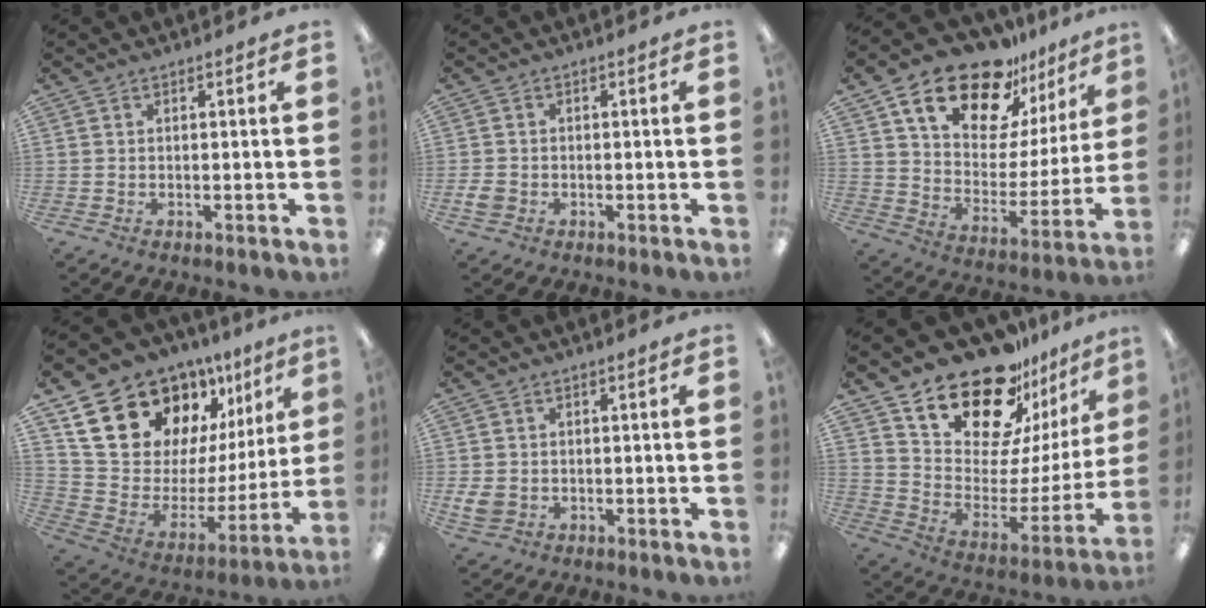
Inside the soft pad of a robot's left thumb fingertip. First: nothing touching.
{"total": 2.9, "force": [-1.0, 2.4, 1.4], "torque": [-0.029, 0.003, -0.019]}
{"total": 20.3, "force": [15.2, 9.6, 9.3], "torque": [-0.171, -0.101, 0.270]}
{"total": 20.6, "force": [14.1, 12.3, 8.6], "torque": [-0.142, -0.094, 0.272]}
{"total": 4.4, "force": [-0.8, 3.6, 2.4], "torque": [-0.045, -0.001, -0.015]}
{"total": 22.4, "force": [18.5, 9.2, 8.5], "torque": [-0.149, -0.135, 0.327]}